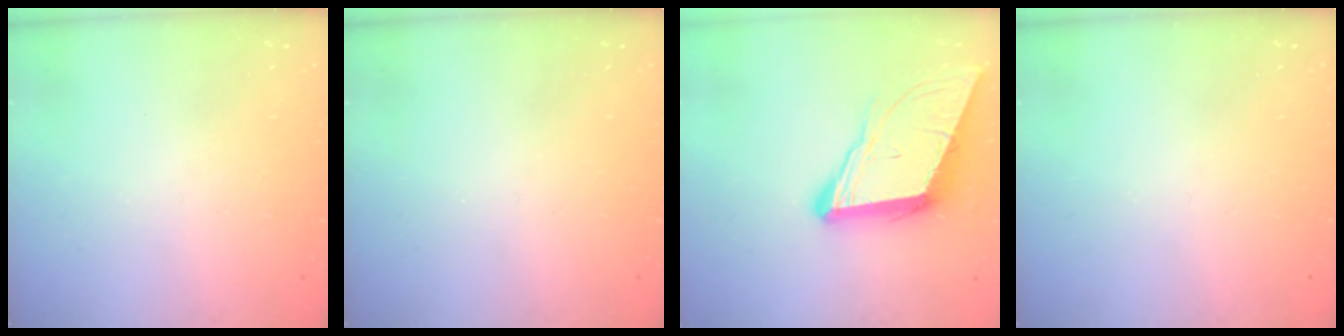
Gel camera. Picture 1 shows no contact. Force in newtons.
{"total": 0.0}
{"total": 11.7, "press": 11.1, "slide": 3.5}
{"total": 0.0}